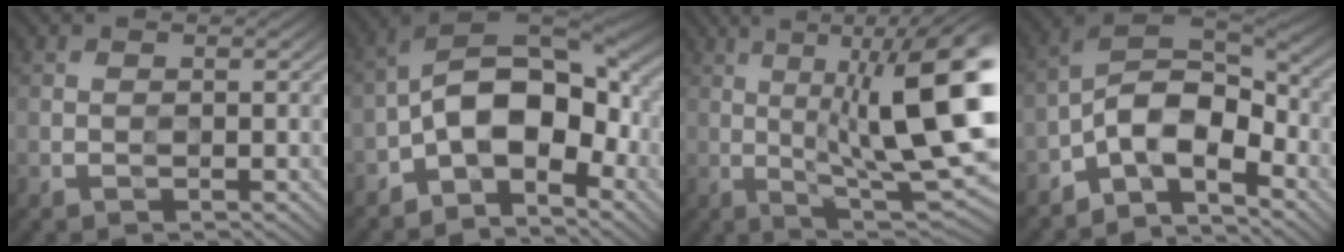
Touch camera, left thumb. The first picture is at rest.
{"total": 12.6, "force": [-3.9, 7.0, 9.8], "torque": [-0.160, 0.012, -0.079]}
{"total": 16.8, "force": [1.6, 4.8, 16.0], "torque": [-0.221, 0.028, 0.028]}
{"total": 9.2, "force": [-5.3, 4.3, 6.3], "torque": [-0.109, 0.009, -0.113]}